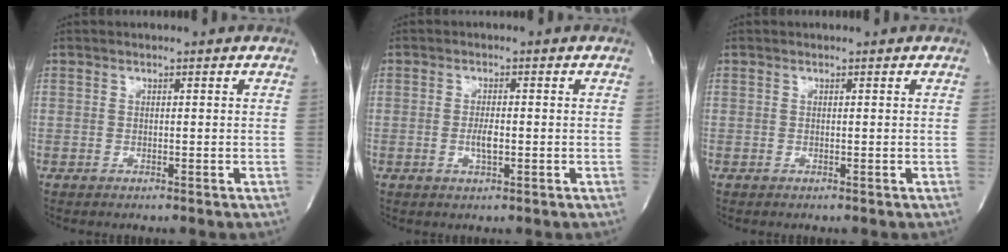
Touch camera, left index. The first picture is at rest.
{"total": 2.4, "force": [-0.7, 0.6, 2.3], "torque": [-0.048, -0.003, -0.010]}
{"total": 0.0}